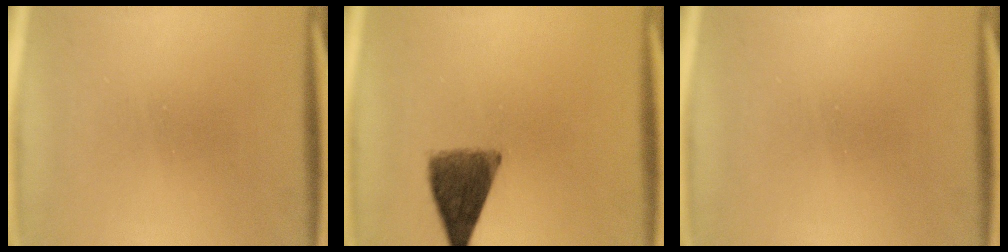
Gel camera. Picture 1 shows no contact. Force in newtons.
{"total": 7.4}
{"total": 0.0}